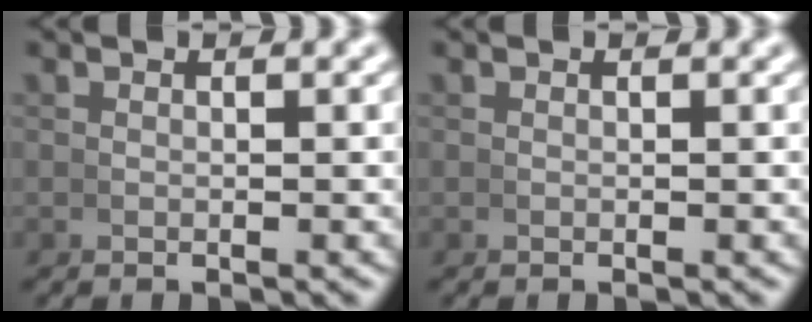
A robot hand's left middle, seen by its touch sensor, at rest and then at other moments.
{"total": 0.0}